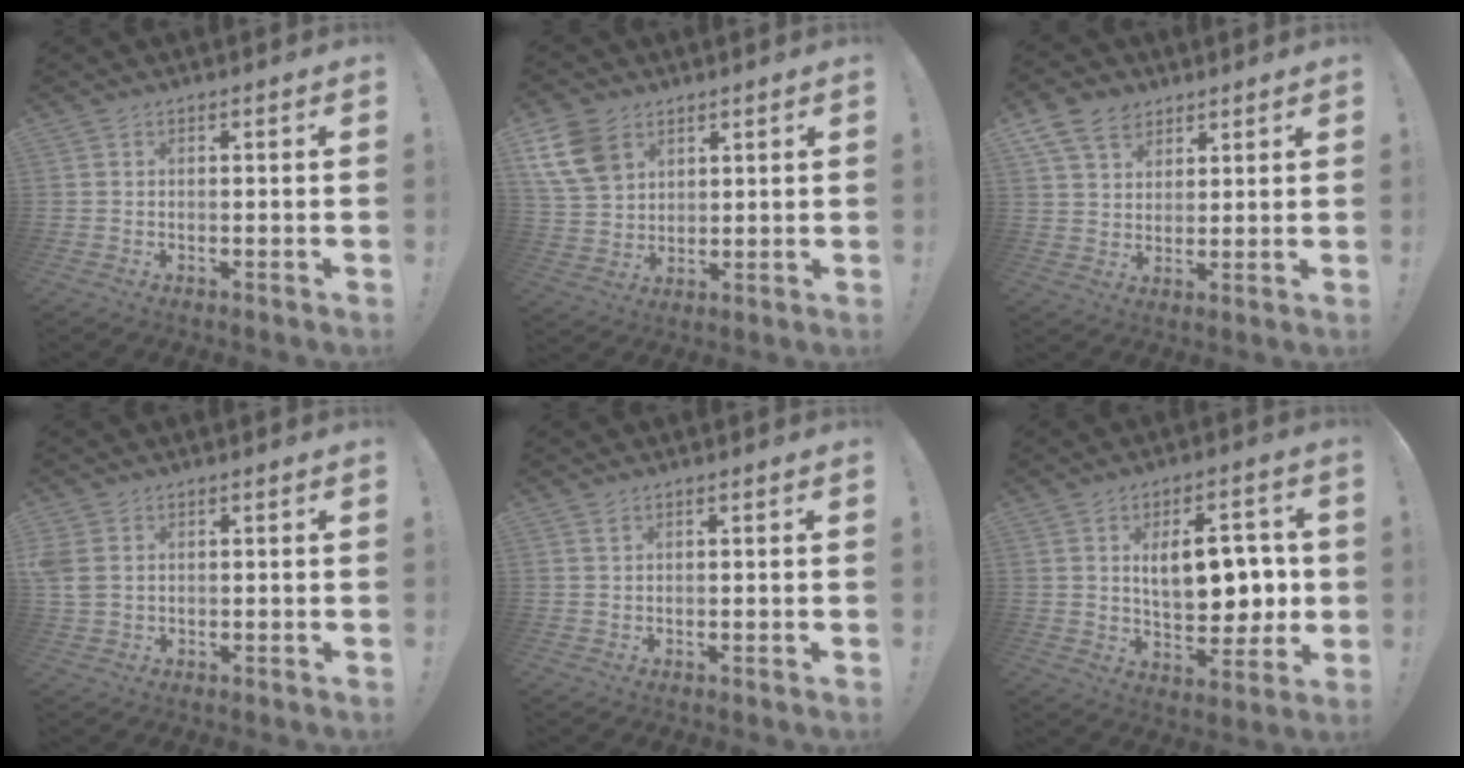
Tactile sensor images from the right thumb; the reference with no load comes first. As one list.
[{"total": 12.2, "force": [6.4, 8.6, 5.8], "torque": [-0.105, -0.024, 0.131]}, {"total": 10.0, "force": [5.9, 7.1, 3.9], "torque": [-0.069, -0.025, 0.118]}, {"total": 4.5, "force": [1.3, 3.2, 2.9], "torque": [-0.068, 0.000, 0.028]}, {"total": 0.9, "force": [0.7, 0.2, 0.6], "torque": [-0.005, -0.003, 0.011]}, {"total": 14.1, "force": [2.0, 7.5, 11.8], "torque": [-0.165, -0.006, 0.037]}]